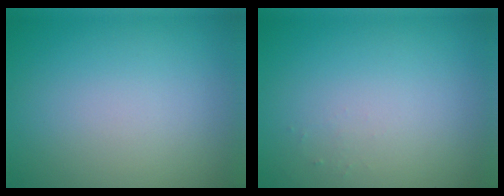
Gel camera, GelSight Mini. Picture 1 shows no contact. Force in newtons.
{"total": 0.5, "press": 0.5, "slide": 0.2}